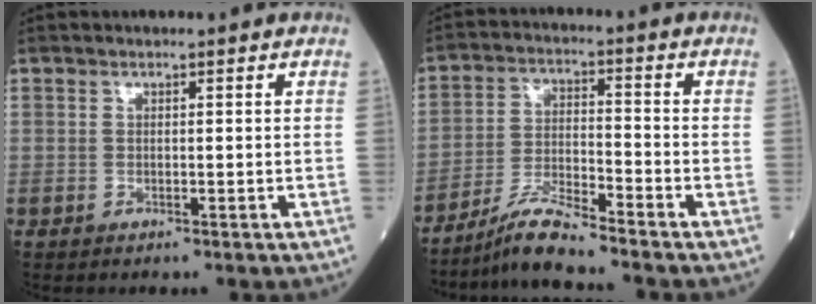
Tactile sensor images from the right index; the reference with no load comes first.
{"total": 6.9, "force": [-6.2, -0.6, 2.9], "torque": [-0.057, -0.017, -0.119]}